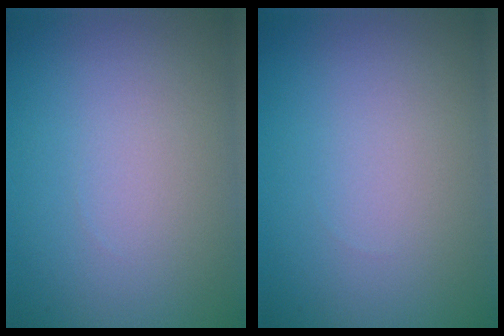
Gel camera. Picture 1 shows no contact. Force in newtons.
{"total": 0.0}